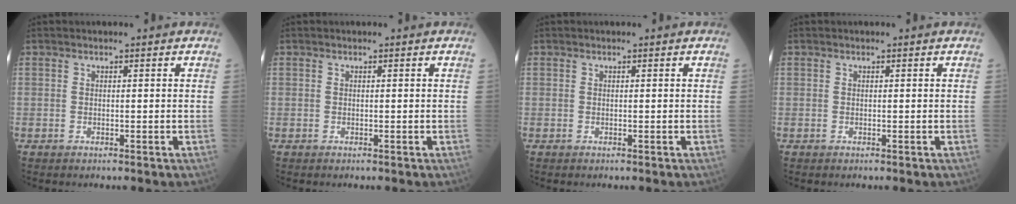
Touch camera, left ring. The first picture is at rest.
{"total": 0.0}
{"total": 0.0}
{"total": 0.0}